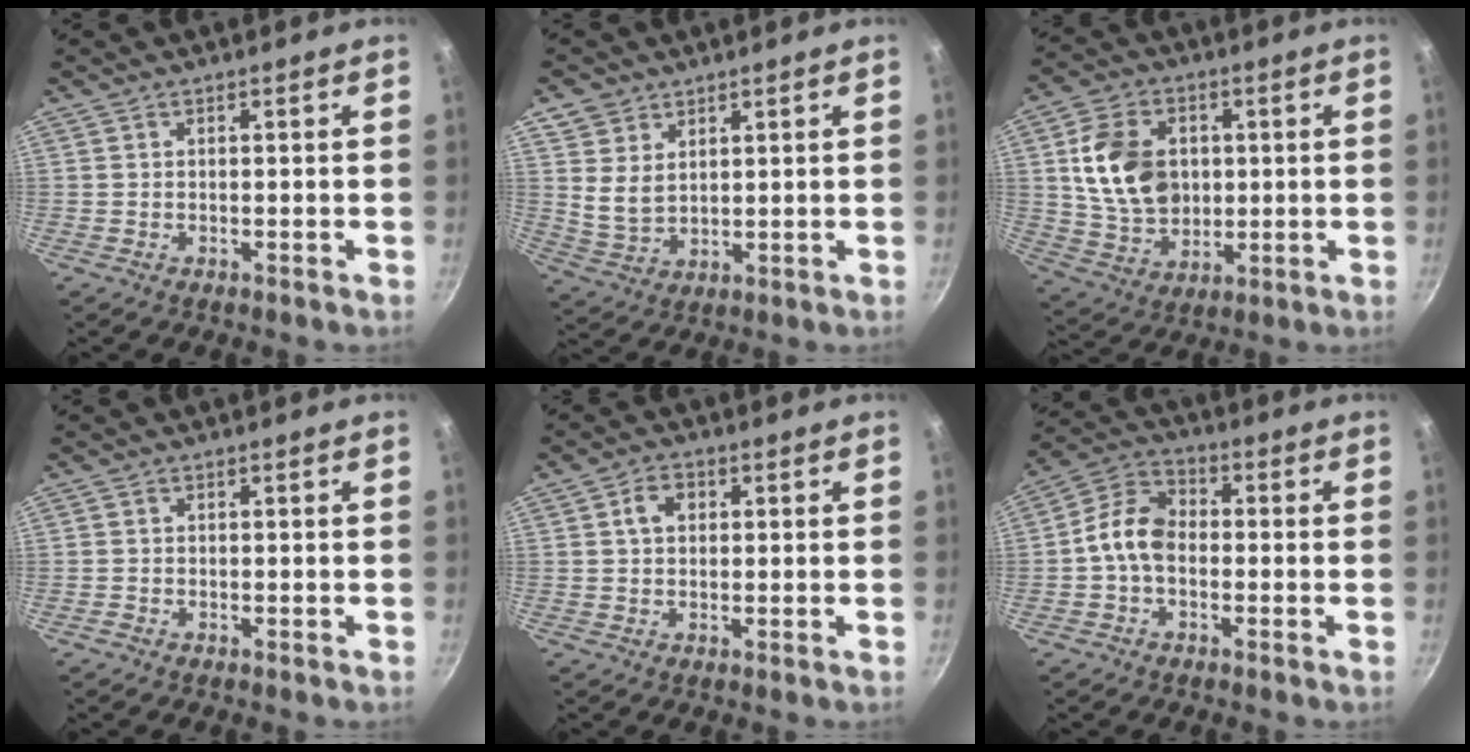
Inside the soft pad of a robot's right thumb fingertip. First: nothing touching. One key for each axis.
{"total": 6.3, "fx": 3.1, "fy": 4.7, "fz": 2.9, "tx": -0.037, "ty": -0.022, "tz": 0.064}
{"total": 14.9, "fx": 2.2, "fy": 11.3, "fz": 9.6, "tx": -0.150, "ty": -0.002, "tz": 0.047}
{"total": 0.6, "fx": -0.5, "fy": 0.4, "fz": 0.0, "tx": -0.001, "ty": 0.002, "tz": -0.010}
{"total": 3.8, "fx": 0.9, "fy": 2.9, "fz": 2.4, "tx": -0.026, "ty": 0.007, "tz": 0.009}
{"total": 8.5, "fx": -1.2, "fy": 5.9, "fz": 6.0, "tx": -0.095, "ty": 0.029, "tz": -0.043}